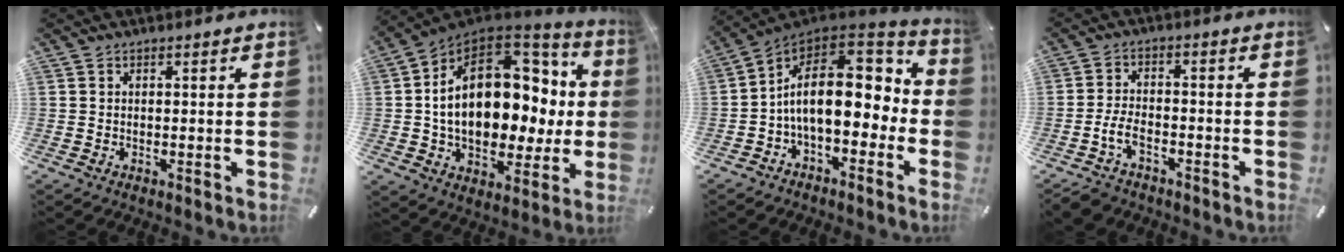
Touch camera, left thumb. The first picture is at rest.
{"total": 23.1, "force": [2.4, 15.3, 17.2], "torque": [-0.289, -0.013, 0.049]}
{"total": 18.9, "force": [0.8, 10.9, 15.5], "torque": [-0.265, -0.004, 0.018]}
{"total": 6.1, "force": [-3.3, 3.6, 3.6], "torque": [-0.077, 0.018, -0.065]}